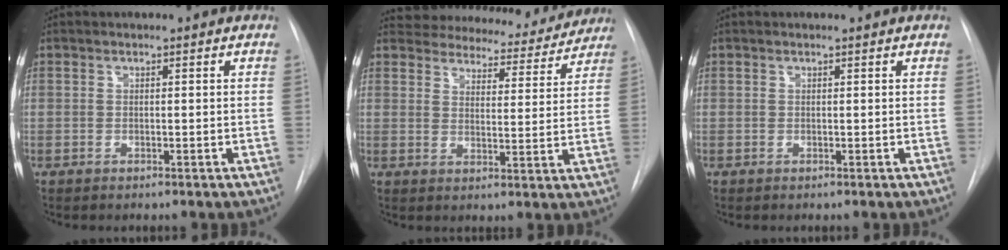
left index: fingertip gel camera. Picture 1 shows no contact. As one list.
[{"total": 17.2, "force": [16.2, 4.8, 3.5], "torque": [-0.040, -0.010, 0.200]}, {"total": 0.0}]